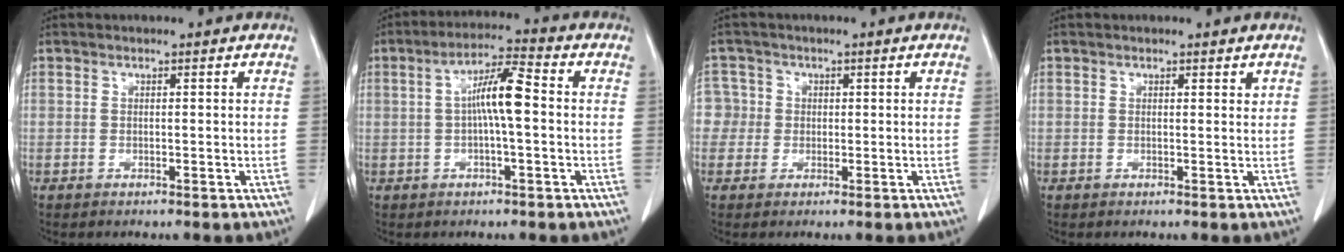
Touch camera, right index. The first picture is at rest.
{"total": 7.2, "force": [0.1, 0.9, 7.2], "torque": [-0.134, 0.018, -0.002]}
{"total": 3.5, "force": [0.0, 3.5, -0.2], "torque": [0.019, 0.018, -0.001]}
{"total": 0.7, "force": [0.5, 0.2, 0.3], "torque": [-0.006, -0.004, 0.005]}